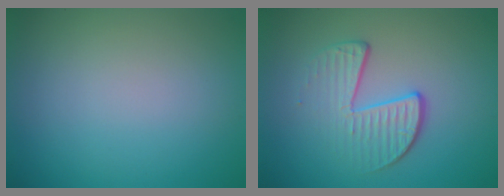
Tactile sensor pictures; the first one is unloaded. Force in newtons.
{"total": 4.0, "press": 2.7, "slide": 2.9}